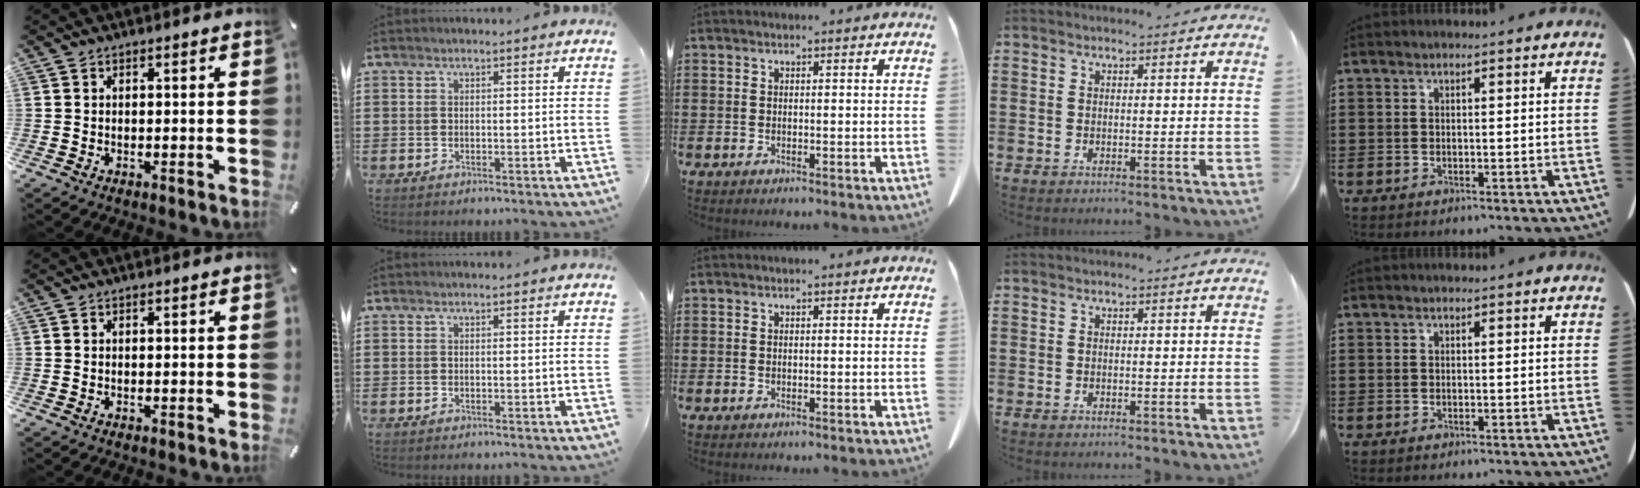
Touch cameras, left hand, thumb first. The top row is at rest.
{}